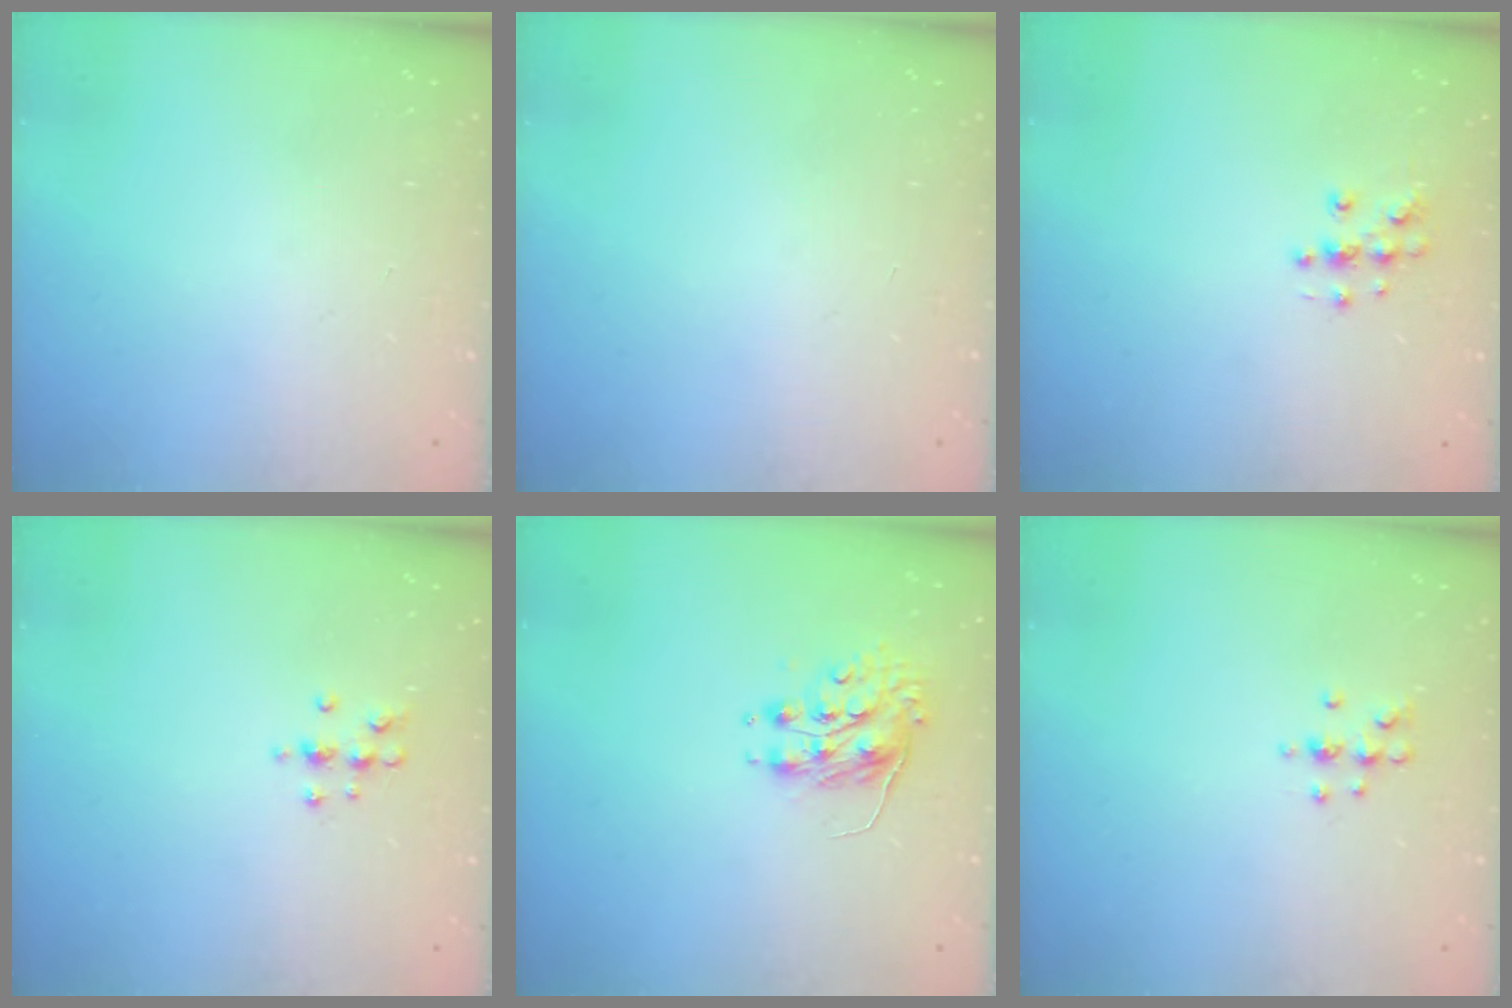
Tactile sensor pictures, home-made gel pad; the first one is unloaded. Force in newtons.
{"total": 0.0}
{"total": 5.0, "press": 4.7, "slide": 1.6}
{"total": 5.7, "press": 5.7, "slide": 0.8}
{"total": 8.0, "press": 8.0, "slide": 0.2}
{"total": 5.5, "press": 5.2, "slide": 1.6}